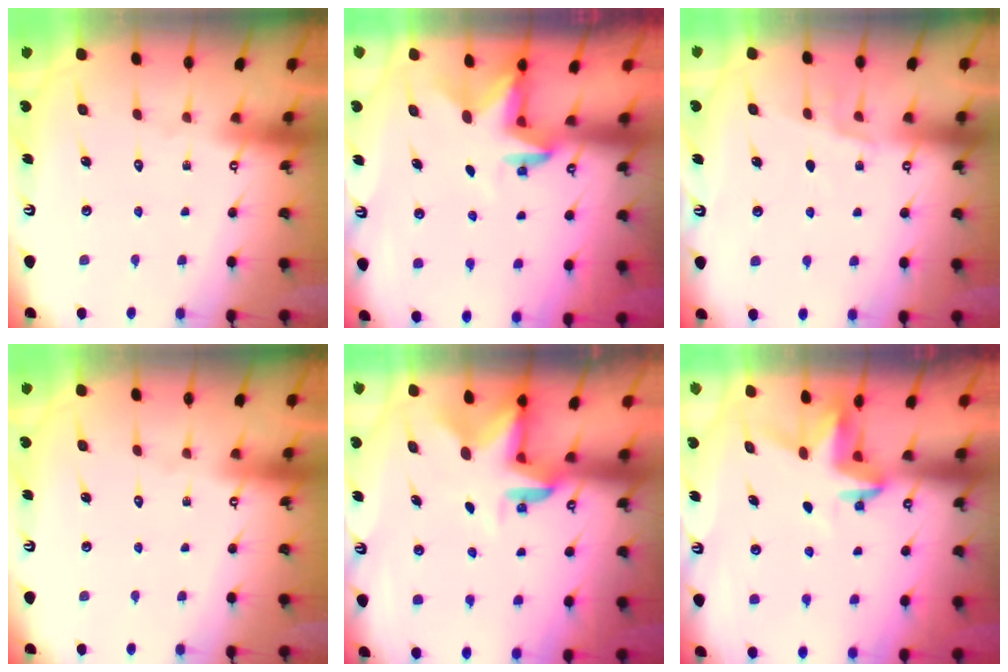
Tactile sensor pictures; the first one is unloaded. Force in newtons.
{"total": 2.9, "press": 2.9, "slide": 0.1}
{"total": 4.7, "press": 4.5, "slide": 1.3}
{"total": 0.0}
{"total": 3.0, "press": 3.0, "slide": 0.4}
{"total": 3.7, "press": 3.6, "slide": 0.3}